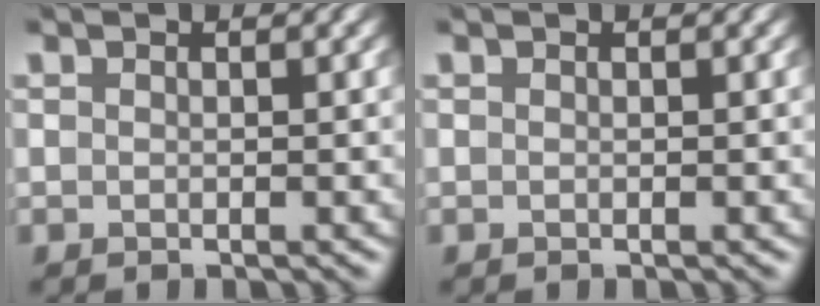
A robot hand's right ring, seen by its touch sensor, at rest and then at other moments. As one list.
[{"total": 0.0}]